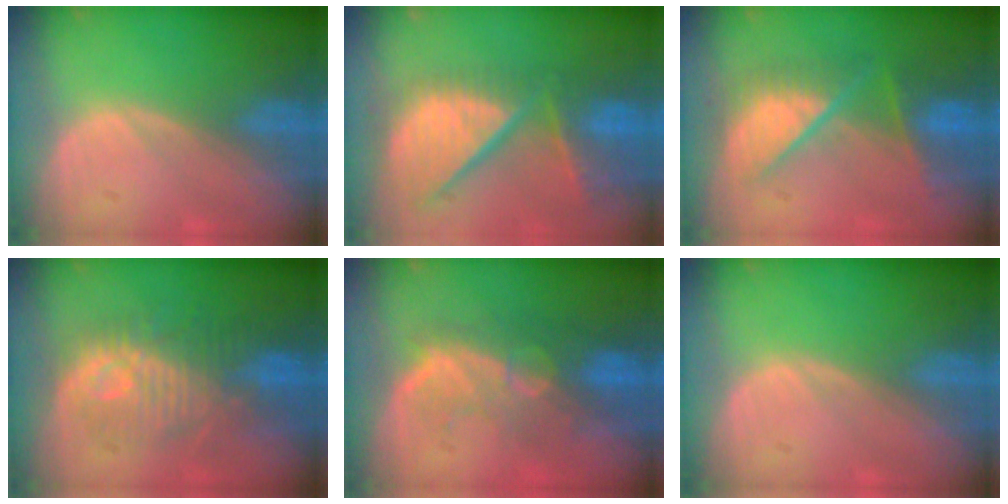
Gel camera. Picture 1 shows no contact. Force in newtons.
{"total": 13.1, "press": 11.0, "slide": 7.1}
{"total": 8.0, "press": 8.0, "slide": 0.4}
{"total": 9.9, "press": 9.9, "slide": 0.2}
{"total": 10.1, "press": 8.6, "slide": 5.3}
{"total": 0.0}